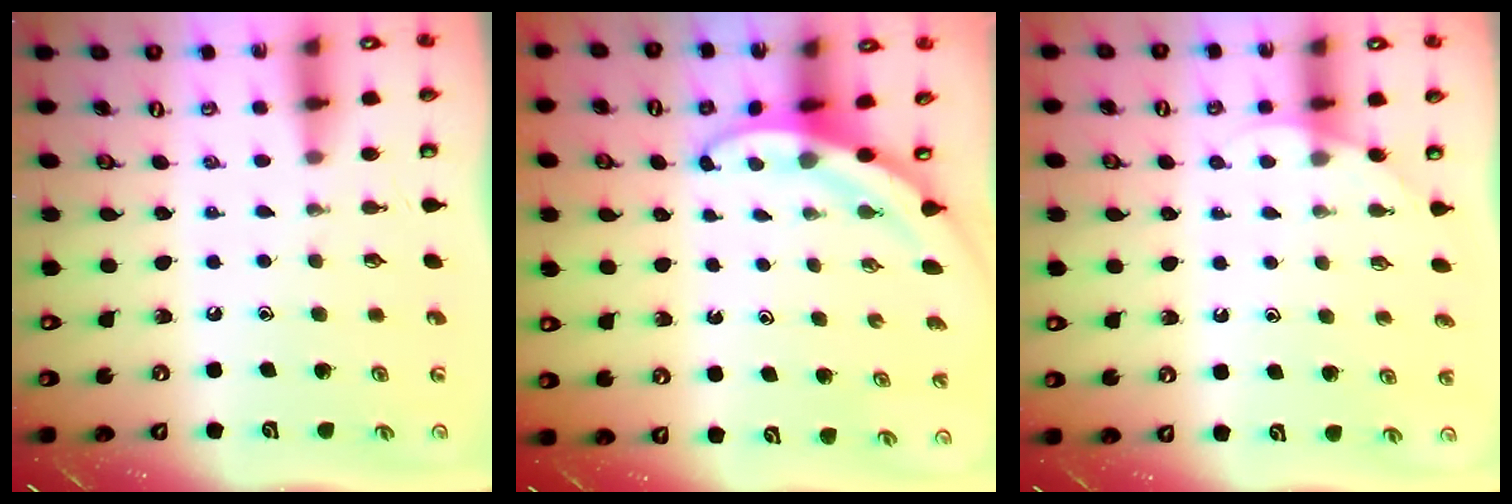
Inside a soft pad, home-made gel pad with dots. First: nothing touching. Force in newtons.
{"total": 3.3, "press": 3.3, "slide": 0.1}
{"total": 2.9, "press": 2.9, "slide": 0.2}